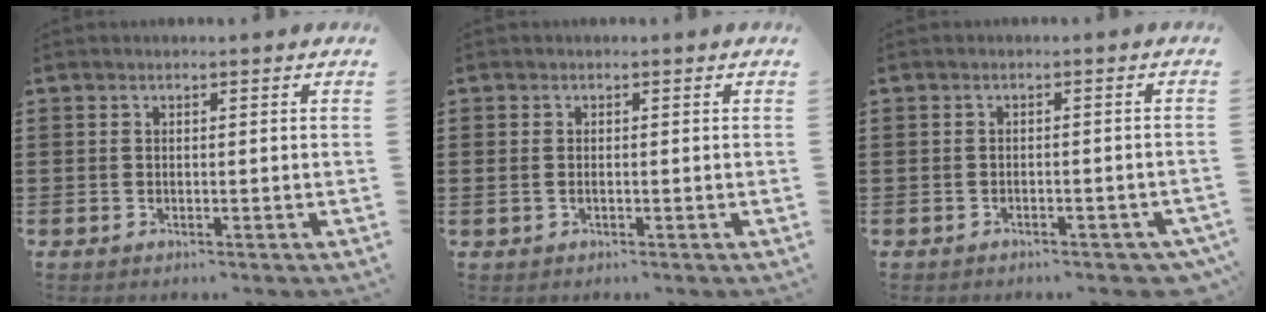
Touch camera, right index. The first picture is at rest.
{"total": 1.0, "force": [-0.2, 0.5, 0.9], "torque": [-0.025, -0.002, -0.007]}
{"total": 1.6, "force": [-1.5, 0.3, 0.5], "torque": [-0.013, -0.002, -0.030]}